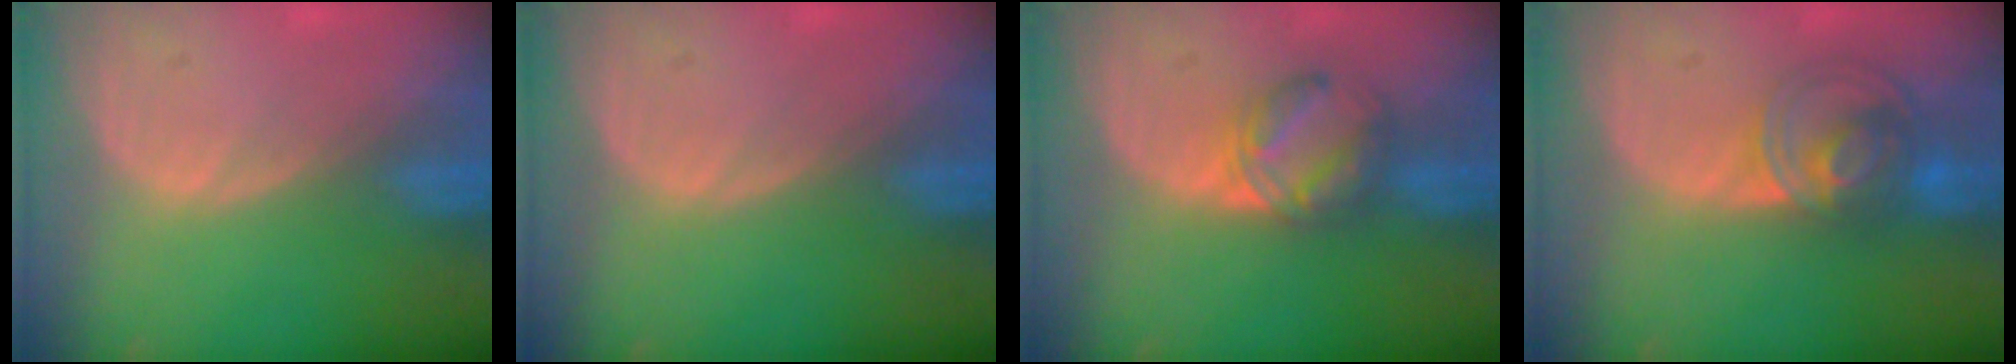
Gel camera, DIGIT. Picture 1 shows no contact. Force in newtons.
{"total": 0.0}
{"total": 5.8, "press": 5.4, "slide": 2.2}
{"total": 7.4, "press": 6.3, "slide": 3.9}